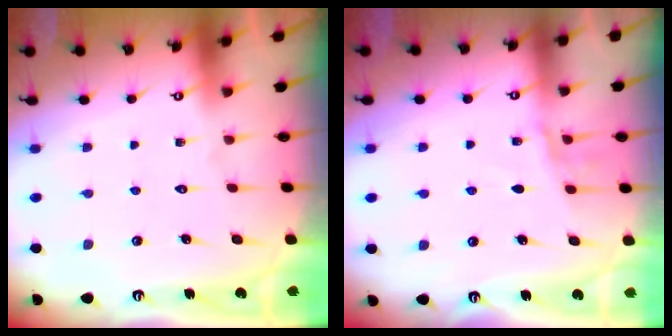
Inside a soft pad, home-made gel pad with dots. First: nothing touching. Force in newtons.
{"total": 5.9, "press": 5.9, "slide": 0.2}